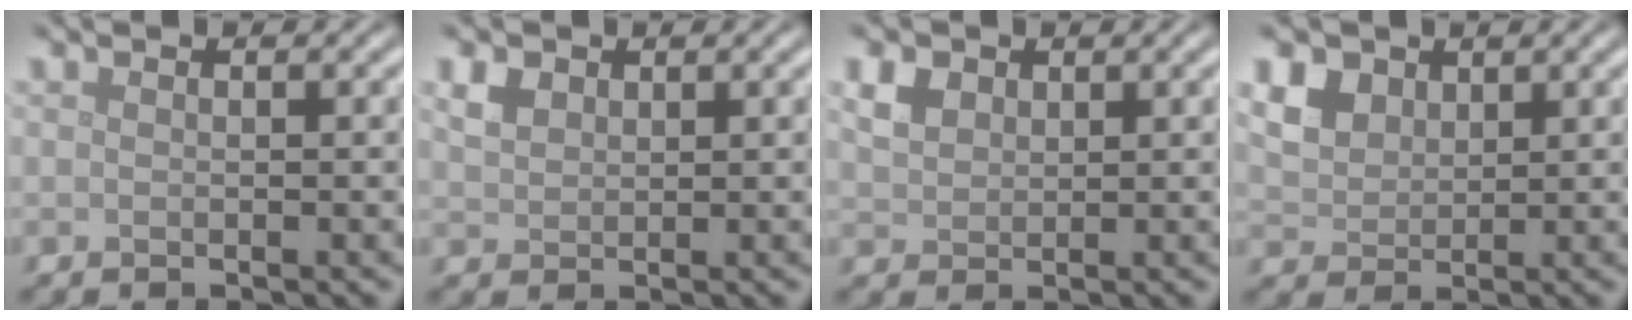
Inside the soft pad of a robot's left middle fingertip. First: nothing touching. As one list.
[{"total": 1.9, "force": [1.1, 1.3, 0.8], "torque": [-0.021, 0.003, 0.022]}, {"total": 2.3, "force": [1.2, 1.7, 1.0], "torque": [-0.026, 0.003, 0.023]}, {"total": 5.4, "force": [3.0, 3.7, 2.5], "torque": [-0.086, 0.007, 0.062]}]